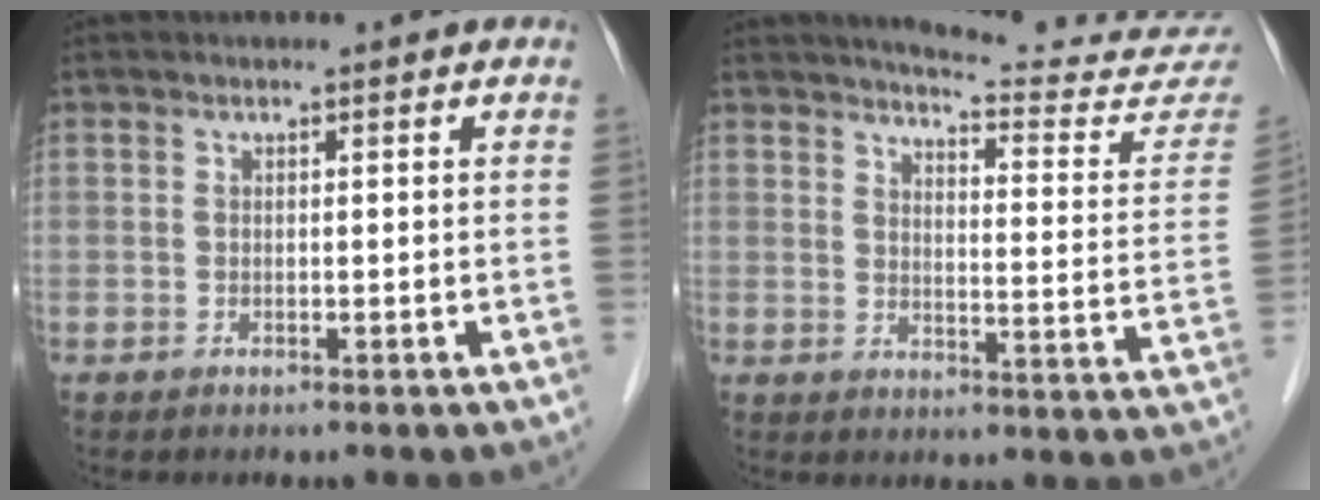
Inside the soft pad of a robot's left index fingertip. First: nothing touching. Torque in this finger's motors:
{"motor_torque": [0.47, -0.92, -0.02, 0.00]}